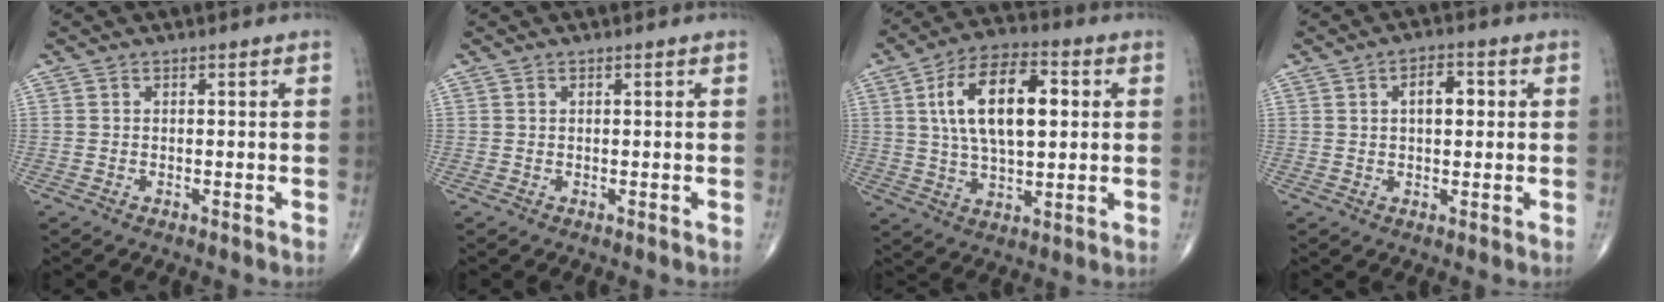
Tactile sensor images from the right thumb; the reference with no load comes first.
{"total": 0.0}
{"total": 16.3, "force": [3.4, 8.0, 13.8], "torque": [-0.227, 0.008, 0.056]}
{"total": 4.9, "force": [1.1, 2.6, 4.0], "torque": [-0.051, 0.008, 0.014]}